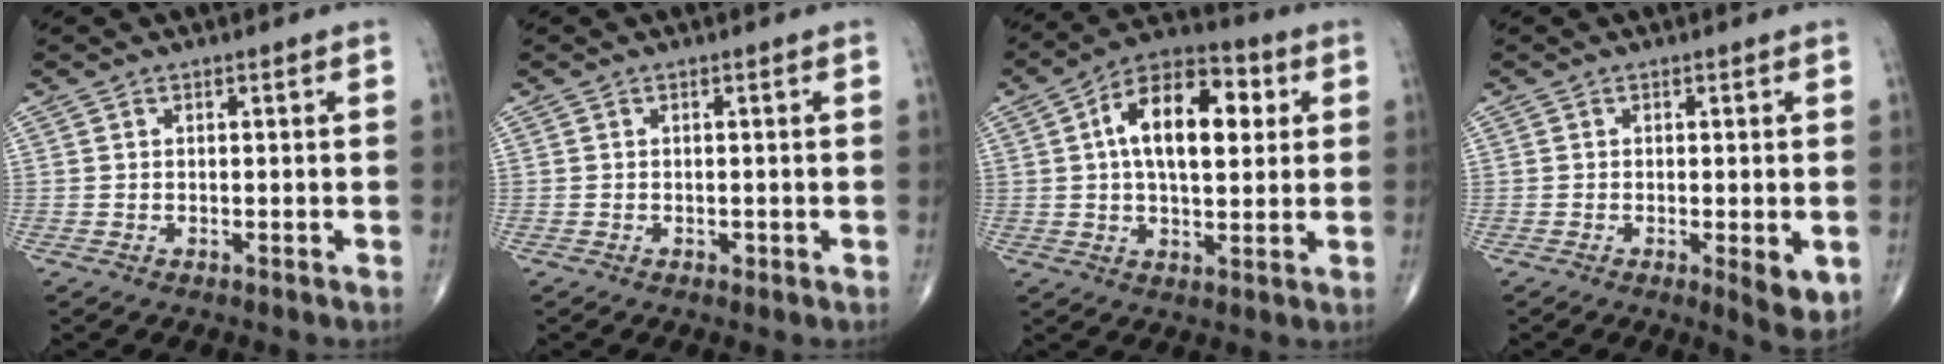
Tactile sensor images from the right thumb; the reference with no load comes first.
{"total": 0.7, "force": [-0.2, 0.5, 0.4], "torque": [-0.005, 0.000, -0.004]}
{"total": 16.0, "force": [3.3, 8.4, 13.2], "torque": [-0.193, 0.018, 0.046]}
{"total": 4.8, "force": [-1.1, 1.5, 4.4], "torque": [-0.065, -0.014, -0.017]}